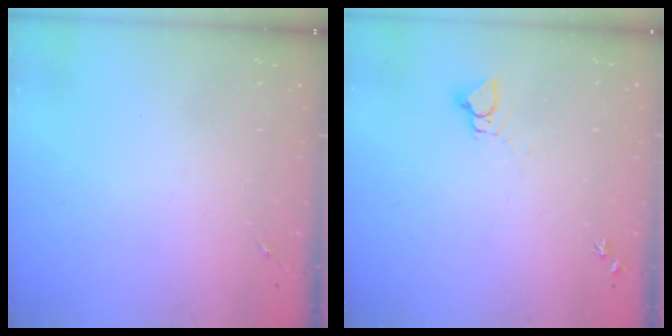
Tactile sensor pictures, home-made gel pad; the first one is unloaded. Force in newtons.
{"total": 3.9, "press": 3.9, "slide": 0.2}